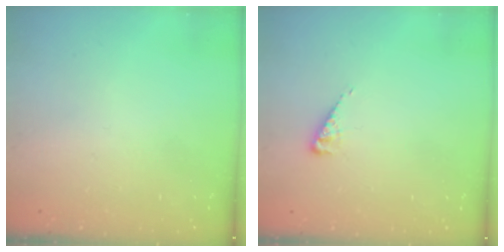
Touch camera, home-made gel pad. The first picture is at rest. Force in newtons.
{"total": 2.9, "press": 2.9, "slide": 0.4}